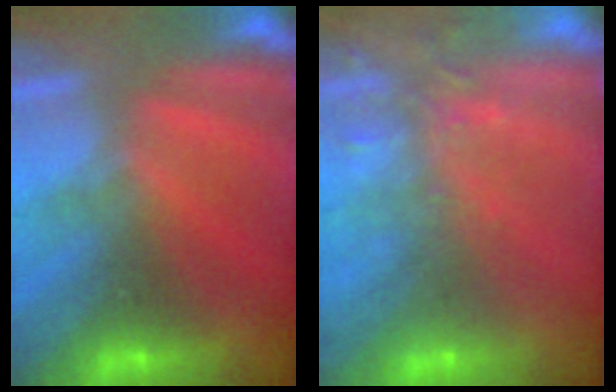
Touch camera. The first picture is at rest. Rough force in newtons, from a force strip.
{"total": 8.5}